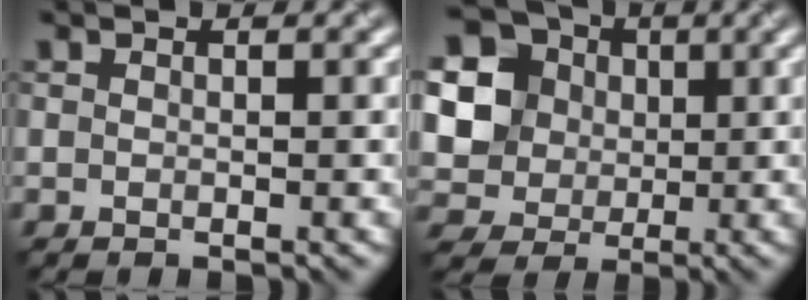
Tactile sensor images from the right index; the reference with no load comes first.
{"total": 10.3, "force": [2.8, 9.1, 4.0], "torque": [-0.127, 0.012, 0.054]}